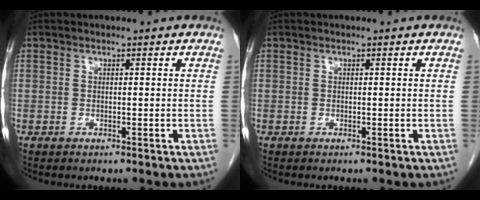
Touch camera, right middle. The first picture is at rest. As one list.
[{"total": 0.0}]